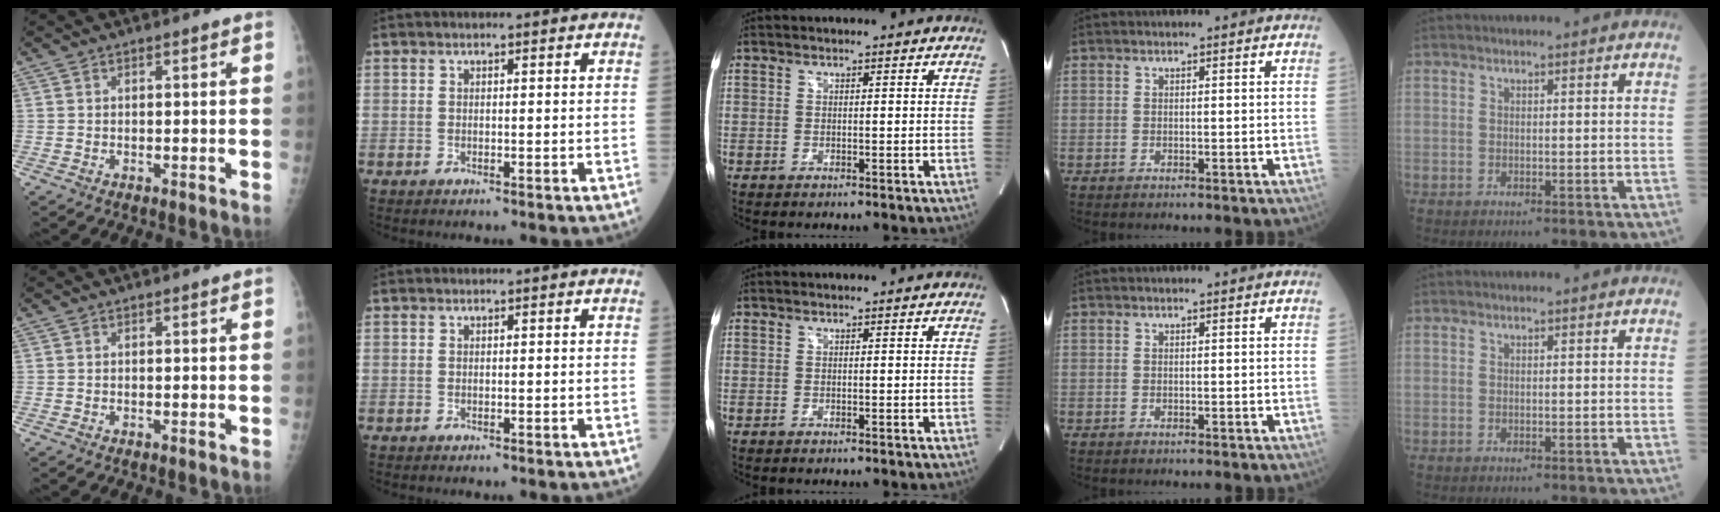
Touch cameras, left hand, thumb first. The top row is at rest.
{}